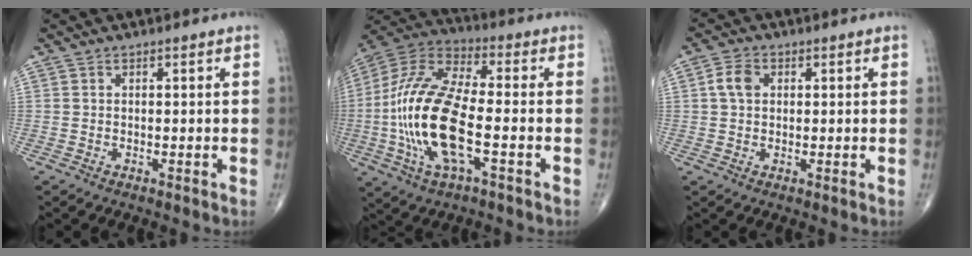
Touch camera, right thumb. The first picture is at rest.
{"total": 20.3, "force": [-3.9, 7.5, 18.5], "torque": [-0.404, 0.020, -0.072]}
{"total": 3.9, "force": [0.8, 2.8, 2.5], "torque": [-0.049, 0.006, 0.011]}